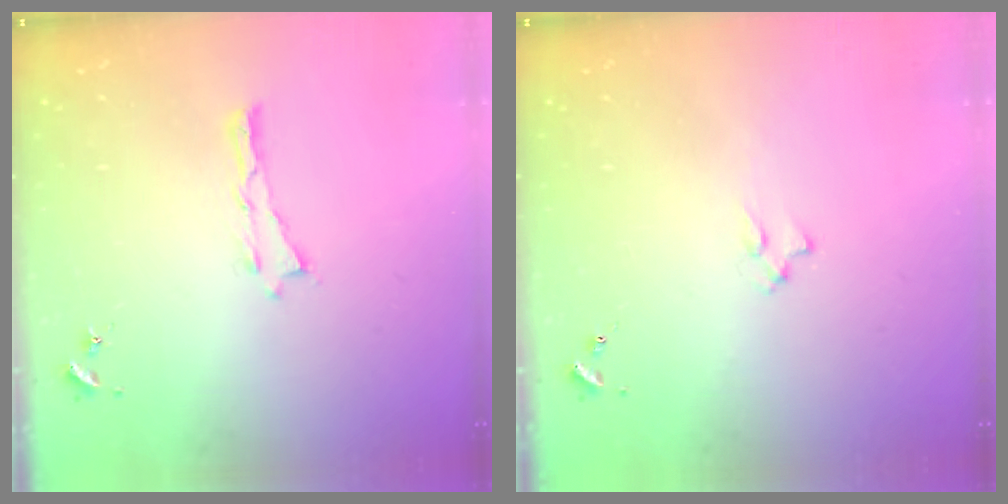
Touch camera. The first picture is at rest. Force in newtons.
{"total": 1.3, "press": 1.3, "slide": 0.3}